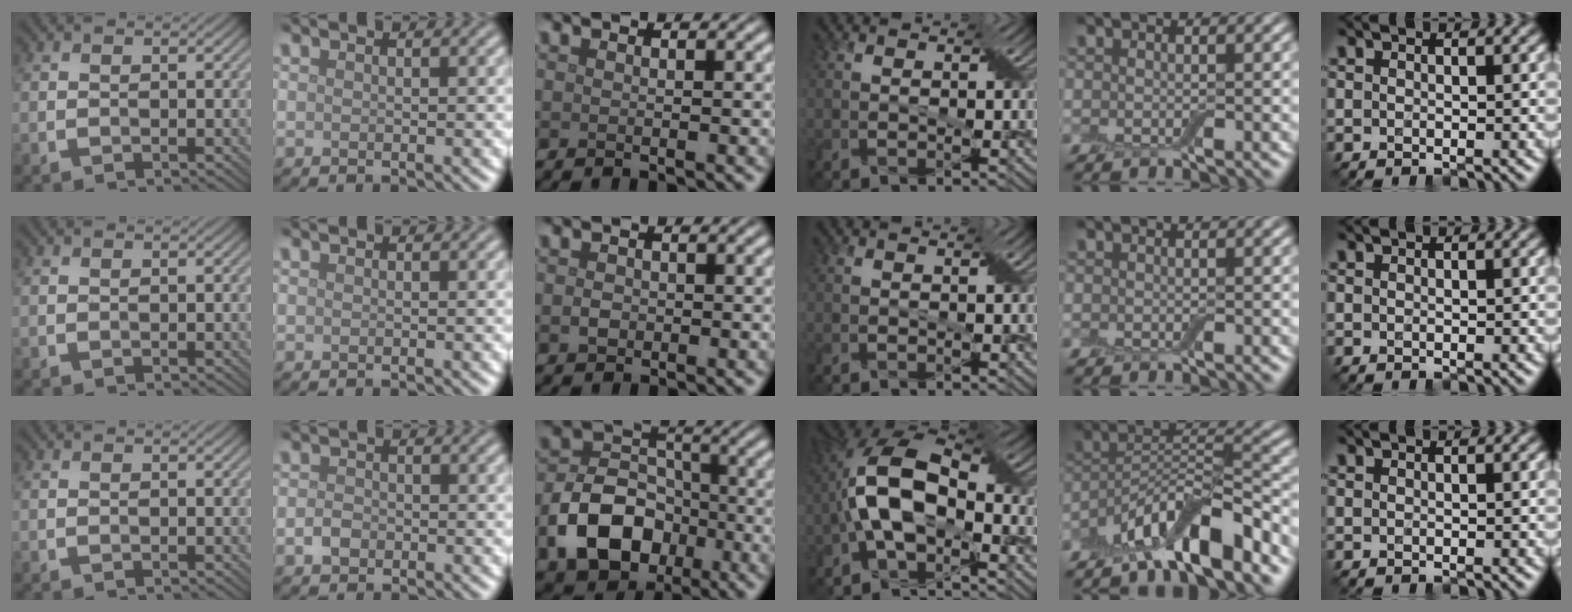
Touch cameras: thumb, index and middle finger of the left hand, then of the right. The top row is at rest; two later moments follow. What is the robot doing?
{"motion": "fold", "object": "apron"}